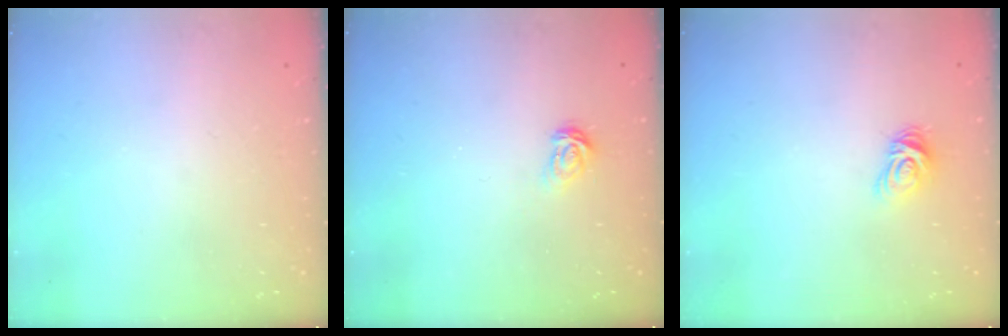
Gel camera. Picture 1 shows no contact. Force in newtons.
{"total": 3.6, "press": 3.6, "slide": 0.3}
{"total": 6.9, "press": 6.9, "slide": 0.5}